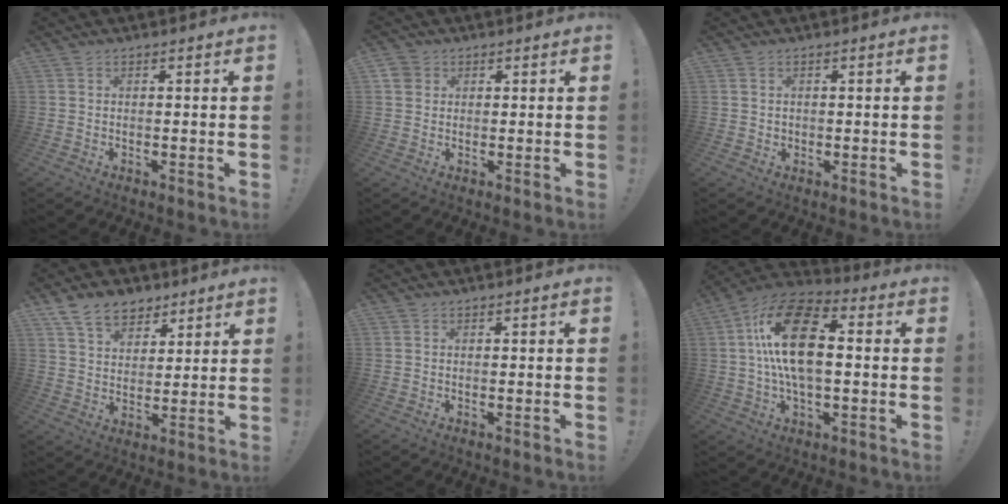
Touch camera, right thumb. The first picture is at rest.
{"total": 3.2, "force": [1.4, 2.7, 0.9], "torque": [-0.017, 0.001, 0.028]}
{"total": 1.1, "force": [0.2, 1.0, 0.2], "torque": [0.003, 0.000, 0.002]}
{"total": 10.7, "force": [7.0, 7.0, 4.0], "torque": [-0.069, -0.035, 0.137]}
{"total": 0.0}
{"total": 19.5, "force": [1.9, 10.4, 16.4], "torque": [-0.301, 0.008, 0.028]}